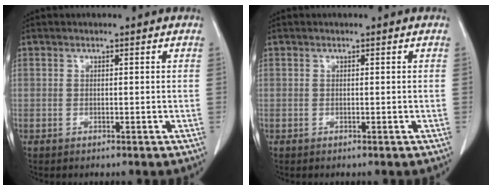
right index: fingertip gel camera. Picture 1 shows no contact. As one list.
[{"total": 0.0}]